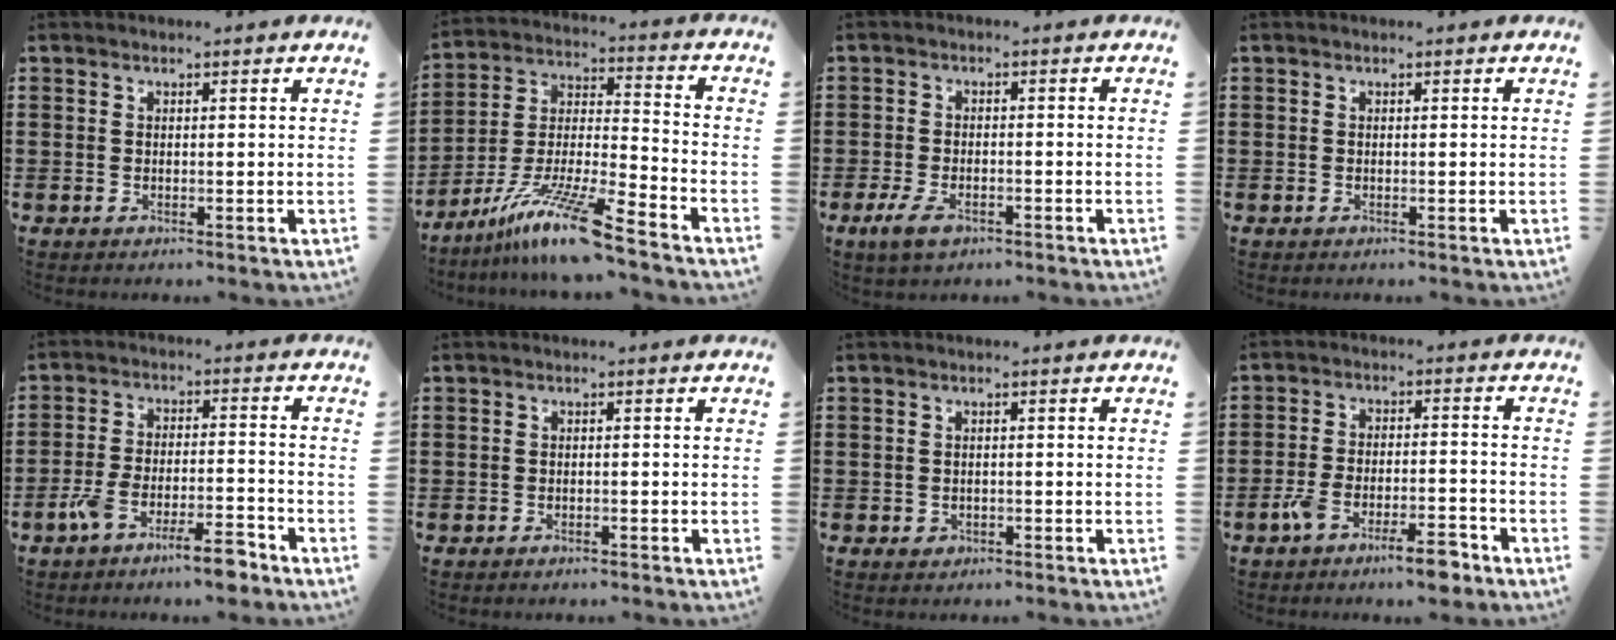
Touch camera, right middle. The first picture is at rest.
{"total": 11.6, "force": [-9.2, 0.0, 7.1], "torque": [-0.136, 0.001, -0.178]}
{"total": 3.5, "force": [-2.1, 1.7, 2.3], "torque": [-0.053, -0.001, -0.042]}
{"total": 0.0}
{"total": 7.7, "force": [-5.9, 1.1, 4.9], "torque": [-0.103, 0.000, -0.112]}
{"total": 0.9, "force": [-0.8, 0.3, 0.1], "torque": [-0.004, -0.001, -0.017]}
{"total": 0.9, "force": [-0.4, 0.7, 0.3], "torque": [-0.010, 0.000, -0.007]}
{"total": 6.9, "force": [-5.0, 1.5, 4.4], "torque": [-0.089, 0.003, -0.093]}